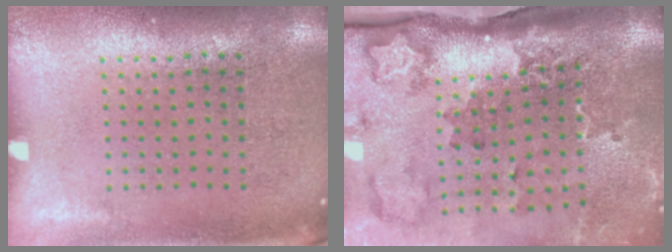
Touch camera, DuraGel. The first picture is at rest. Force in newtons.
{"total": 2.5, "press": 2.0, "slide": 1.6}